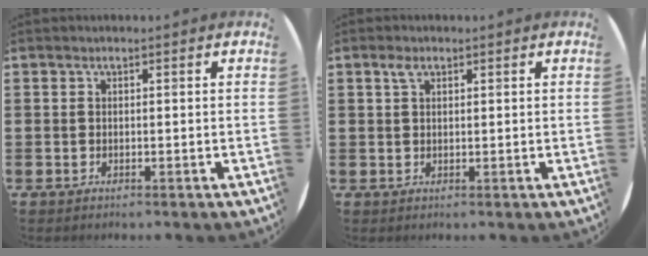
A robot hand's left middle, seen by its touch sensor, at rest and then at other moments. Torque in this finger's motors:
{"motor_torque": [0.50, -0.27, -0.02, 0.00]}